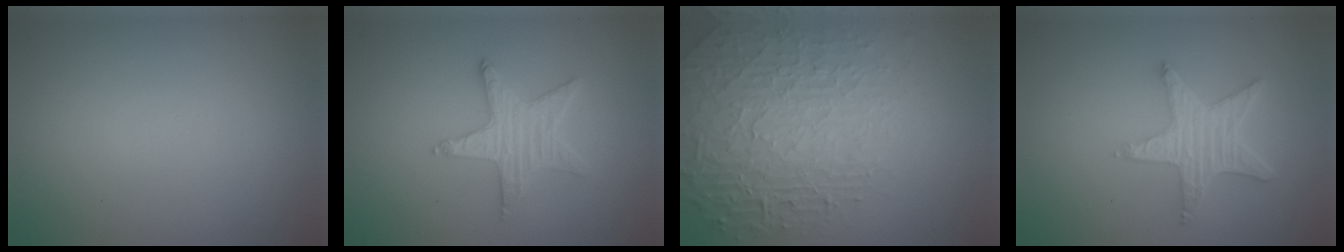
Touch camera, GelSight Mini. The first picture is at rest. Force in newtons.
{"total": 3.0, "press": 3.0, "slide": 0.1}
{"total": 7.4, "press": 5.3, "slide": 5.1}
{"total": 5.0, "press": 4.0, "slide": 3.0}